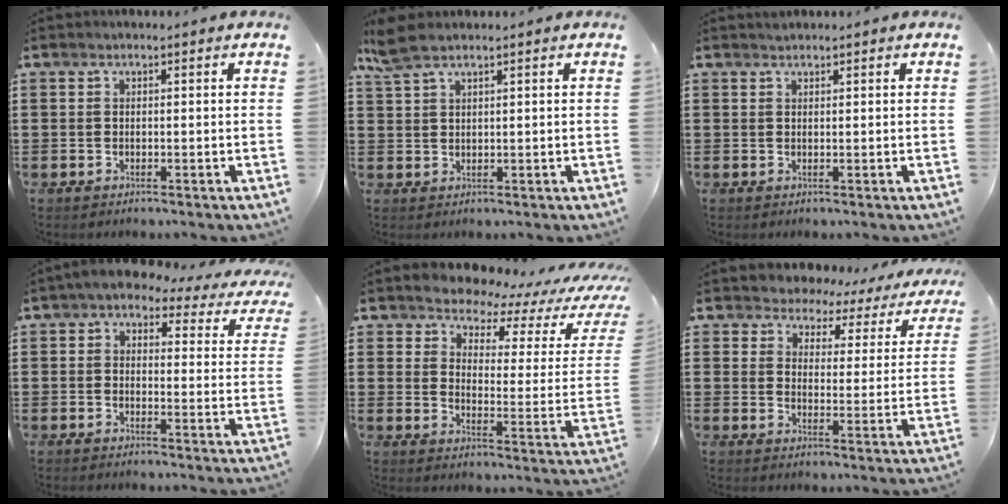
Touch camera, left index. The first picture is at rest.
{"total": 4.0, "force": [2.8, 0.8, 2.9], "torque": [-0.069, 0.000, 0.050]}
{"total": 0.7, "force": [0.6, 0.2, 0.1], "torque": [-0.004, -0.001, 0.014]}
{"total": 3.6, "force": [3.0, 1.3, 1.5], "torque": [-0.038, -0.023, 0.047]}
{"total": 4.8, "force": [4.5, 1.4, 0.9], "torque": [-0.041, -0.038, 0.073]}
{"total": 3.9, "force": [3.5, 1.6, 0.3], "torque": [-0.032, -0.023, 0.056]}